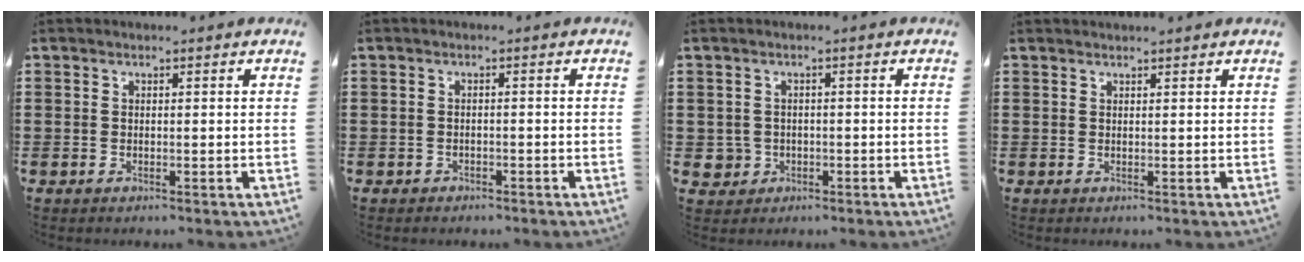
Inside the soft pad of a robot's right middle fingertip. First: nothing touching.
{"total": 0.9, "force": [-0.8, 0.4, 0.0], "torque": [-0.002, 0.001, -0.019]}
{"total": 1.9, "force": [-0.4, 1.8, 0.4], "torque": [-0.016, 0.003, -0.012]}
{"total": 0.8, "force": [0.8, 0.0, 0.0], "torque": [-0.003, -0.001, 0.015]}